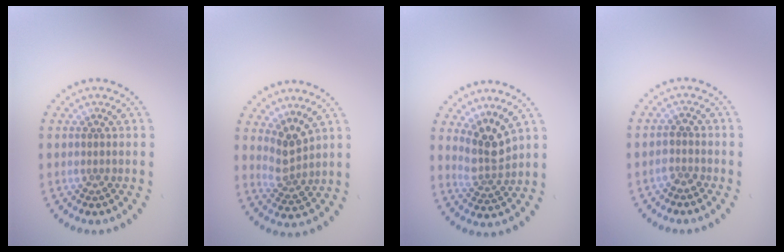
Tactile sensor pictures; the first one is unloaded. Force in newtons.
{"total": 2.6, "press": 2.0, "slide": 1.7}
{"total": 2.9, "press": 2.4, "slide": 1.6}
{"total": 1.4, "press": 1.3, "slide": 0.6}